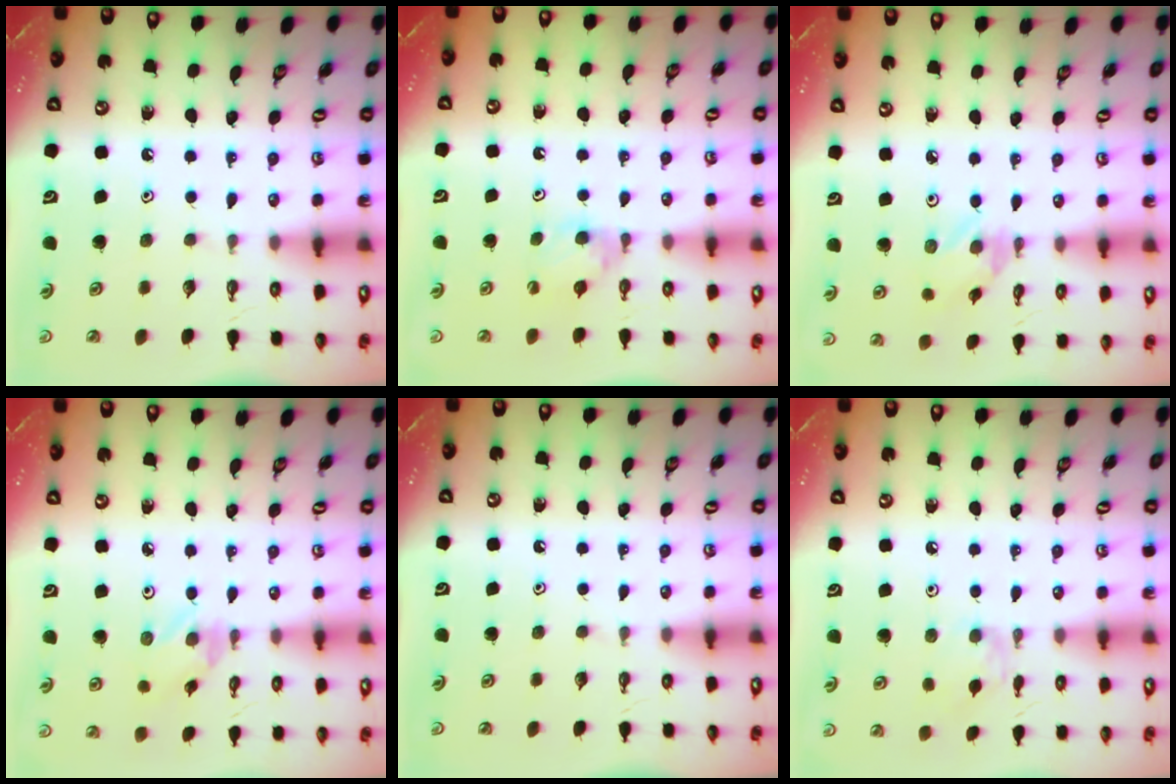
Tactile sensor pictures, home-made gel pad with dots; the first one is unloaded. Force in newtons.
{"total": 5.2, "press": 5.1, "slide": 0.7}
{"total": 1.3, "press": 1.3, "slide": 0.1}
{"total": 1.3, "press": 1.3, "slide": 0.0}
{"total": 0.0}
{"total": 4.8, "press": 4.8, "slide": 0.7}